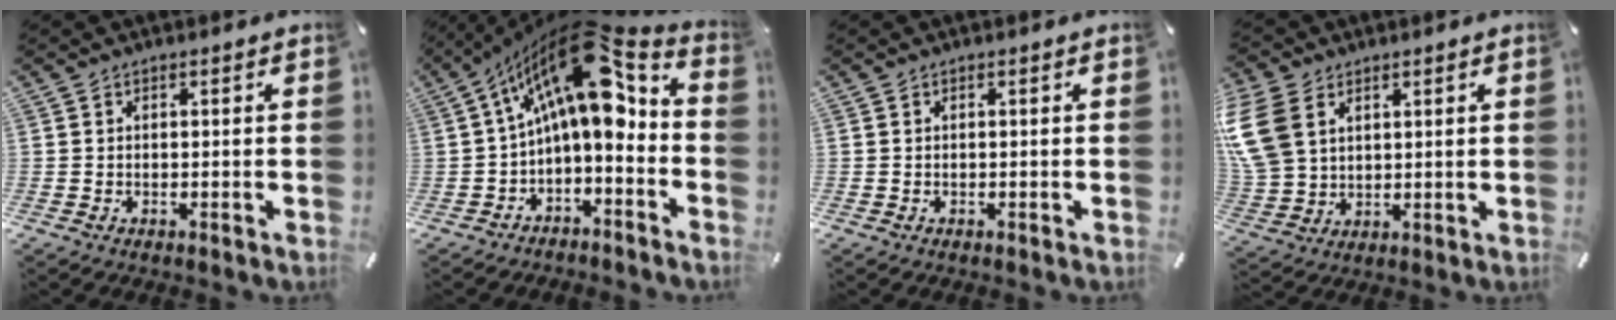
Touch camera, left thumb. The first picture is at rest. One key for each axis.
{"total": 20.1, "fx": 7.2, "fy": 9.6, "fz": 16.1, "tx": -0.268, "ty": -0.053, "tz": 0.118}
{"total": 0.0}
{"total": 12.8, "fx": 4.9, "fy": 9.7, "fz": 6.7, "tx": -0.187, "ty": -0.002, "tz": 0.093}